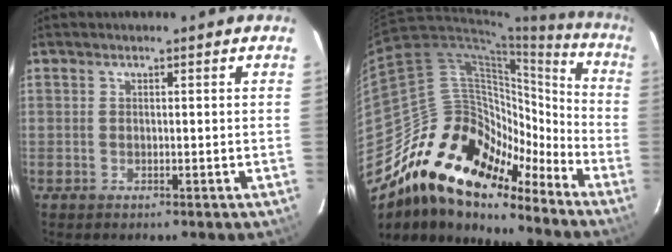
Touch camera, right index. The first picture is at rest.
{"total": 20.2, "force": [-14.9, 10.8, 8.5], "torque": [-0.141, 0.036, -0.260]}